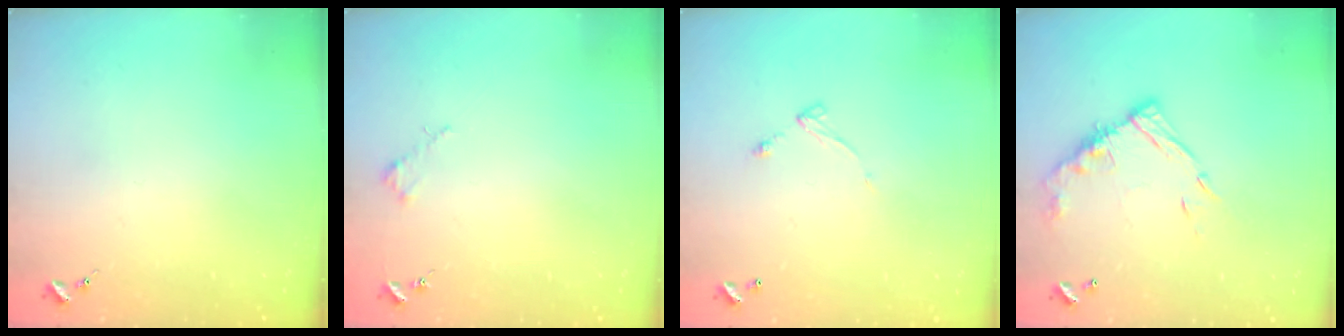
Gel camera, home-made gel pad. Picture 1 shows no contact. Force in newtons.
{"total": 1.8, "press": 1.8, "slide": 0.2}
{"total": 5.7, "press": 5.7, "slide": 0.5}
{"total": 13.3, "press": 13.3, "slide": 1.1}